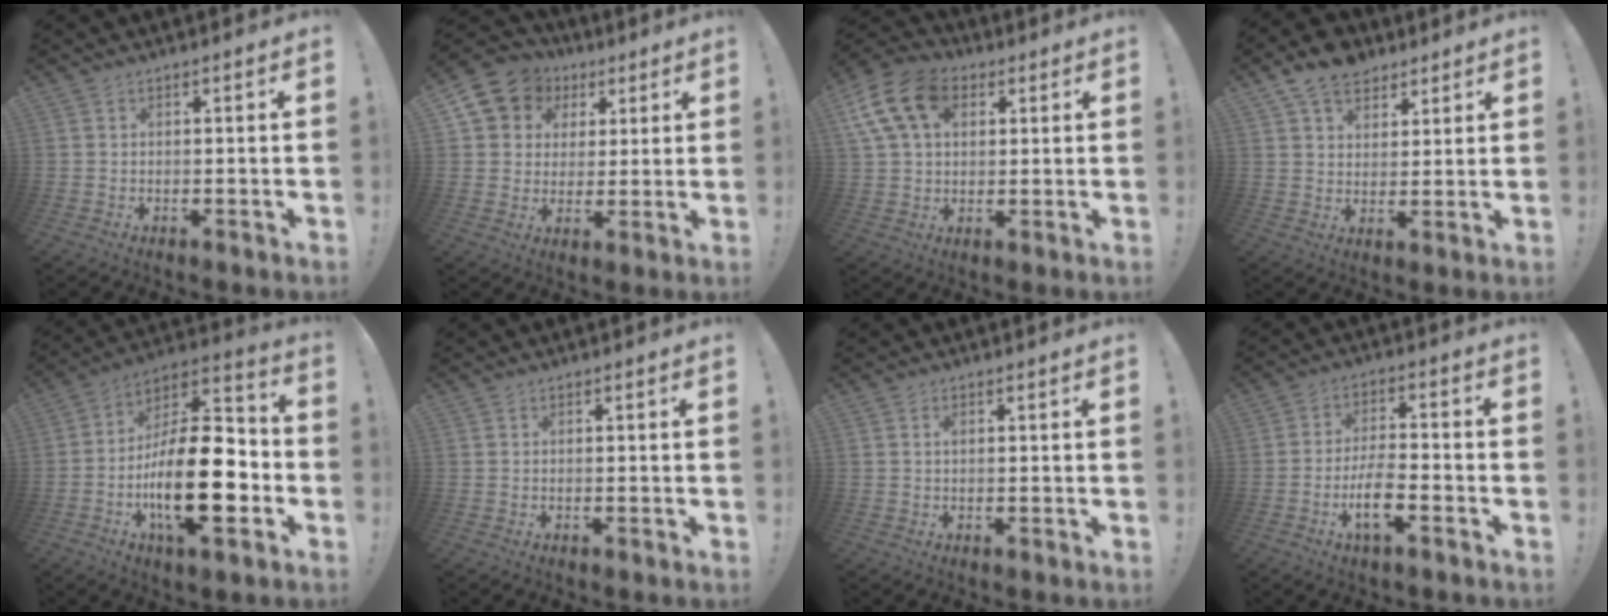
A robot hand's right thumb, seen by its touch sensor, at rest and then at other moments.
{"total": 9.7, "force": [4.0, 8.4, 2.6], "torque": [-0.044, -0.022, 0.084]}
{"total": 15.6, "force": [5.8, 10.9, 9.6], "torque": [-0.180, -0.015, 0.113]}
{"total": 10.4, "force": [6.7, 6.9, 4.0], "torque": [-0.068, -0.031, 0.131]}
{"total": 23.7, "force": [-6.6, 9.6, 20.7], "torque": [-0.363, 0.031, -0.103]}
{"total": 0.0}
{"total": 0.6, "force": [0.1, 0.4, 0.4], "torque": [-0.004, 0.000, 0.001]}
{"total": 9.5, "force": [-3.9, 3.5, 7.9], "torque": [-0.163, 0.009, -0.069]}